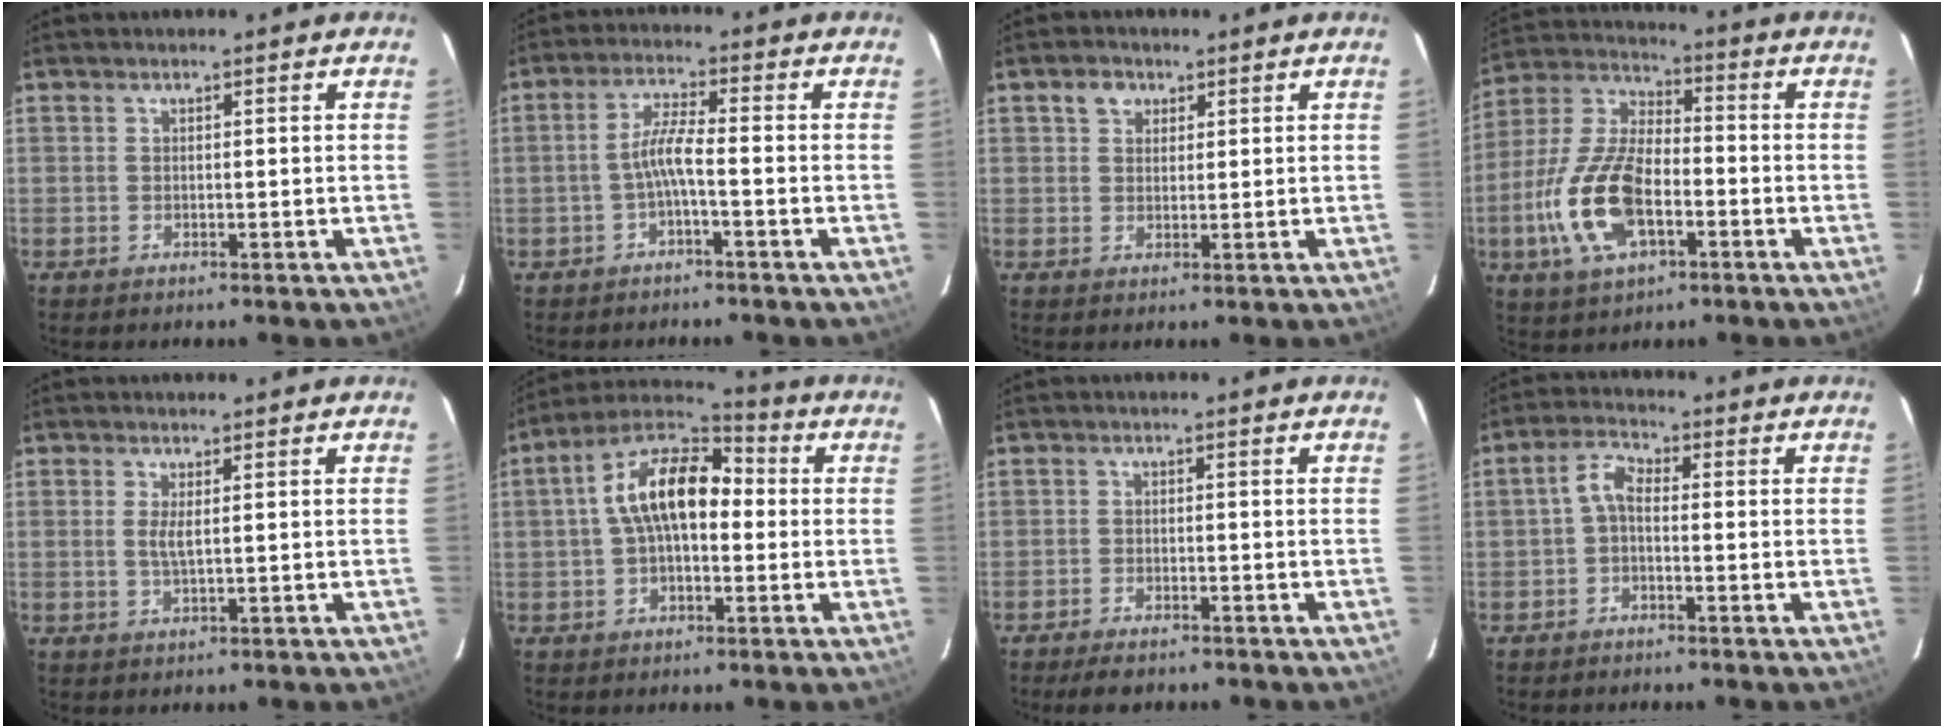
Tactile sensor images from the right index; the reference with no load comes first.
{"total": 4.1, "force": [-1.7, 0.0, 3.7], "torque": [-0.081, 0.009, -0.033]}
{"total": 2.9, "force": [1.5, 2.4, 0.9], "torque": [-0.010, 0.010, 0.026]}
{"total": 16.3, "force": [-5.3, 7.7, 13.4], "torque": [-0.298, -0.002, -0.099]}
{"total": 2.3, "force": [0.3, 0.4, 2.2], "torque": [-0.045, -0.003, 0.005]}
{"total": 13.5, "force": [0.7, 7.3, 11.4], "torque": [-0.209, 0.030, 0.002]}
{"total": 4.6, "force": [-3.8, 1.5, 2.0], "torque": [-0.052, -0.007, -0.063]}
{"total": 3.1, "force": [-1.0, 1.6, 2.4], "torque": [-0.055, 0.014, -0.024]}